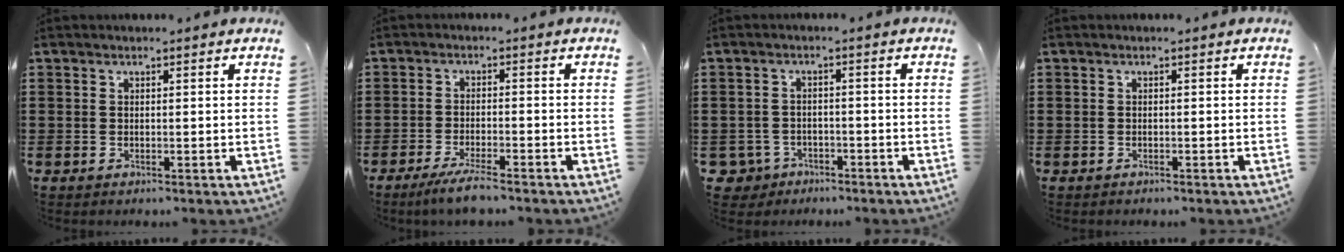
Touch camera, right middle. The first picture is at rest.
{"total": 4.2, "force": [-3.6, 0.3, 2.3], "torque": [-0.050, -0.010, -0.069]}
{"total": 3.0, "force": [-2.4, 1.7, 0.3], "torque": [-0.028, -0.003, -0.057]}
{"total": 0.7, "force": [-0.5, 0.4, -0.1], "torque": [0.001, 0.005, -0.013]}